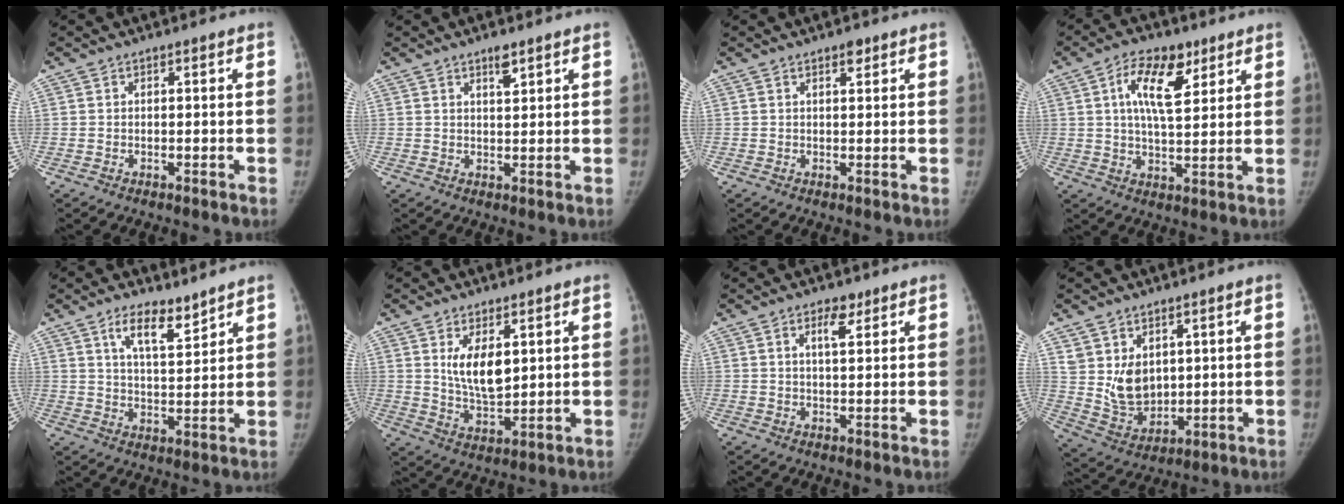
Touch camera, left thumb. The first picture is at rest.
{"total": 2.7, "force": [1.9, 0.8, 1.8], "torque": [-0.023, -0.013, 0.032]}
{"total": 2.3, "force": [1.4, 1.0, 1.5], "torque": [-0.016, -0.006, 0.020]}
{"total": 10.5, "force": [4.5, 5.1, 8.0], "torque": [-0.116, -0.017, 0.075]}
{"total": 7.7, "force": [5.4, 2.6, 4.8], "torque": [-0.065, -0.040, 0.095]}
{"total": 8.6, "force": [2.9, 4.2, 7.0], "torque": [-0.102, -0.025, 0.063]}
{"total": 3.6, "force": [2.0, 1.5, 2.6], "torque": [-0.035, -0.011, 0.033]}
{"total": 9.0, "force": [2.7, 6.6, 5.5], "torque": [-0.069, -0.027, 0.073]}